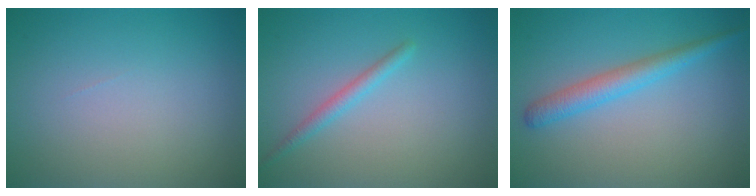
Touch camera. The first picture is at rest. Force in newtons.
{"total": 1.5, "press": 1.5, "slide": 0.0}
{"total": 2.8, "press": 2.8, "slide": 0.1}